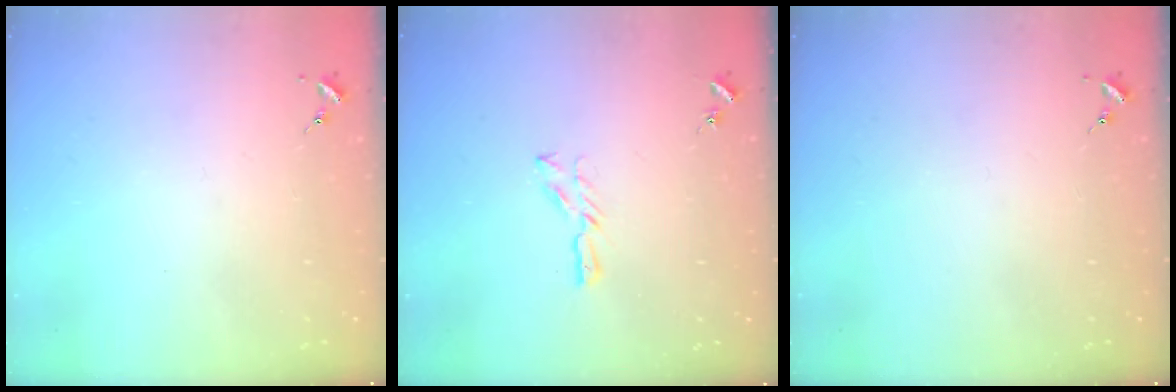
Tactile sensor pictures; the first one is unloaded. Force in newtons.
{"total": 5.2, "press": 5.2, "slide": 0.4}
{"total": 0.0}